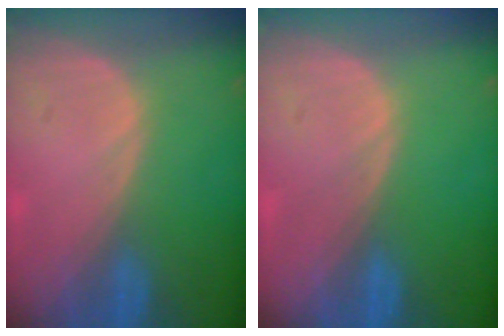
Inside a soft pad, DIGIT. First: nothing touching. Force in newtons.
{"total": 0.0}